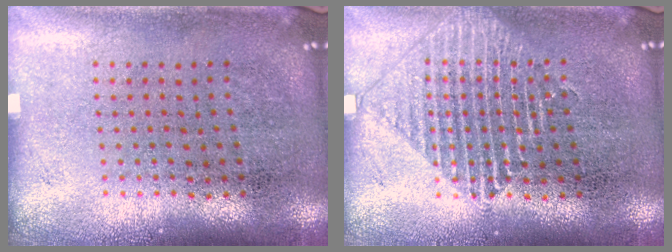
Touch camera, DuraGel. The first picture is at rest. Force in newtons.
{"total": 2.2, "press": 2.1, "slide": 0.4}